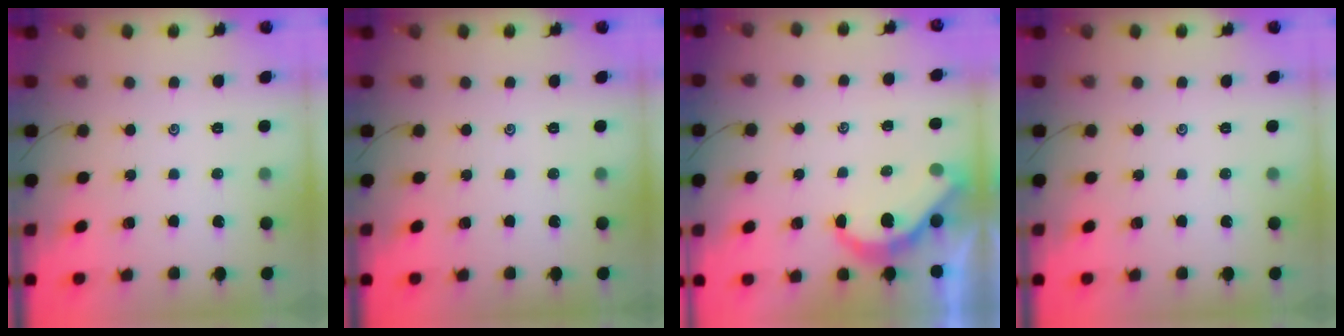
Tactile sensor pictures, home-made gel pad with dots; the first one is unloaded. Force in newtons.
{"total": 0.0}
{"total": 5.5, "press": 5.5, "slide": 0.2}
{"total": 0.0}